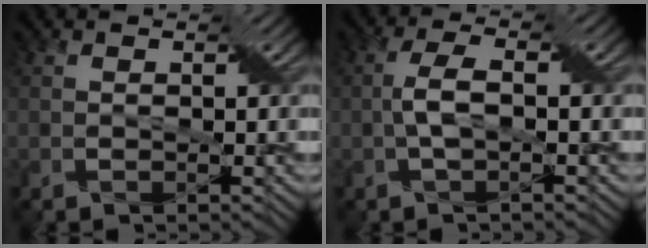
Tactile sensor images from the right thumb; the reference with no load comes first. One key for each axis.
{"total": 2.9, "fx": -0.5, "fy": 0.7, "fz": 2.7, "tx": -0.065, "ty": 0.011, "tz": -0.013}